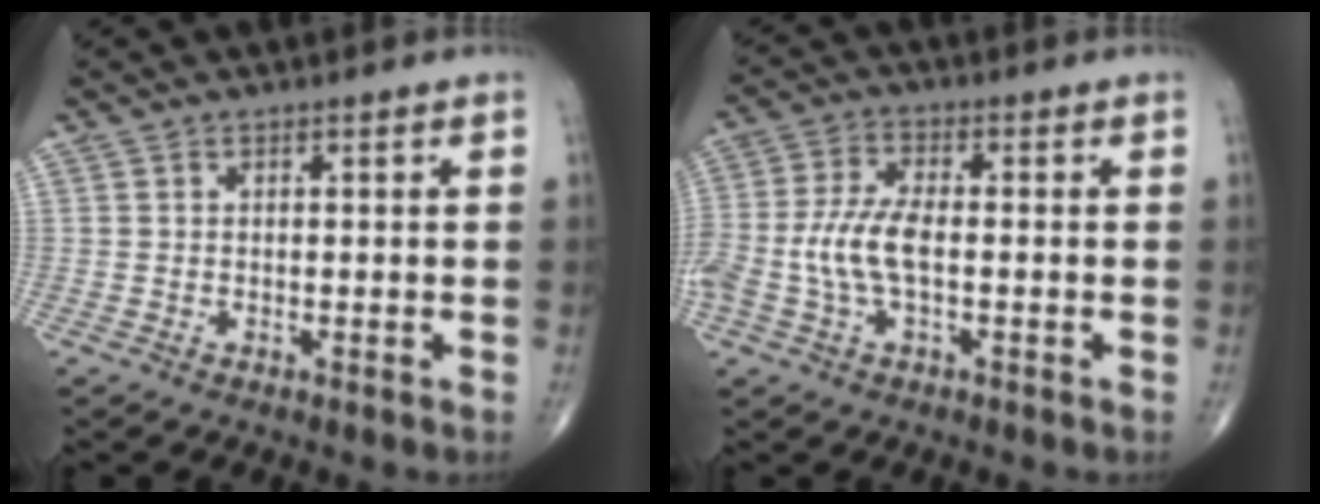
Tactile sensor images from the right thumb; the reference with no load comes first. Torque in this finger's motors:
{"motor_torque": [0.33, 0.12, 0.64, 0.25, 0.13]}